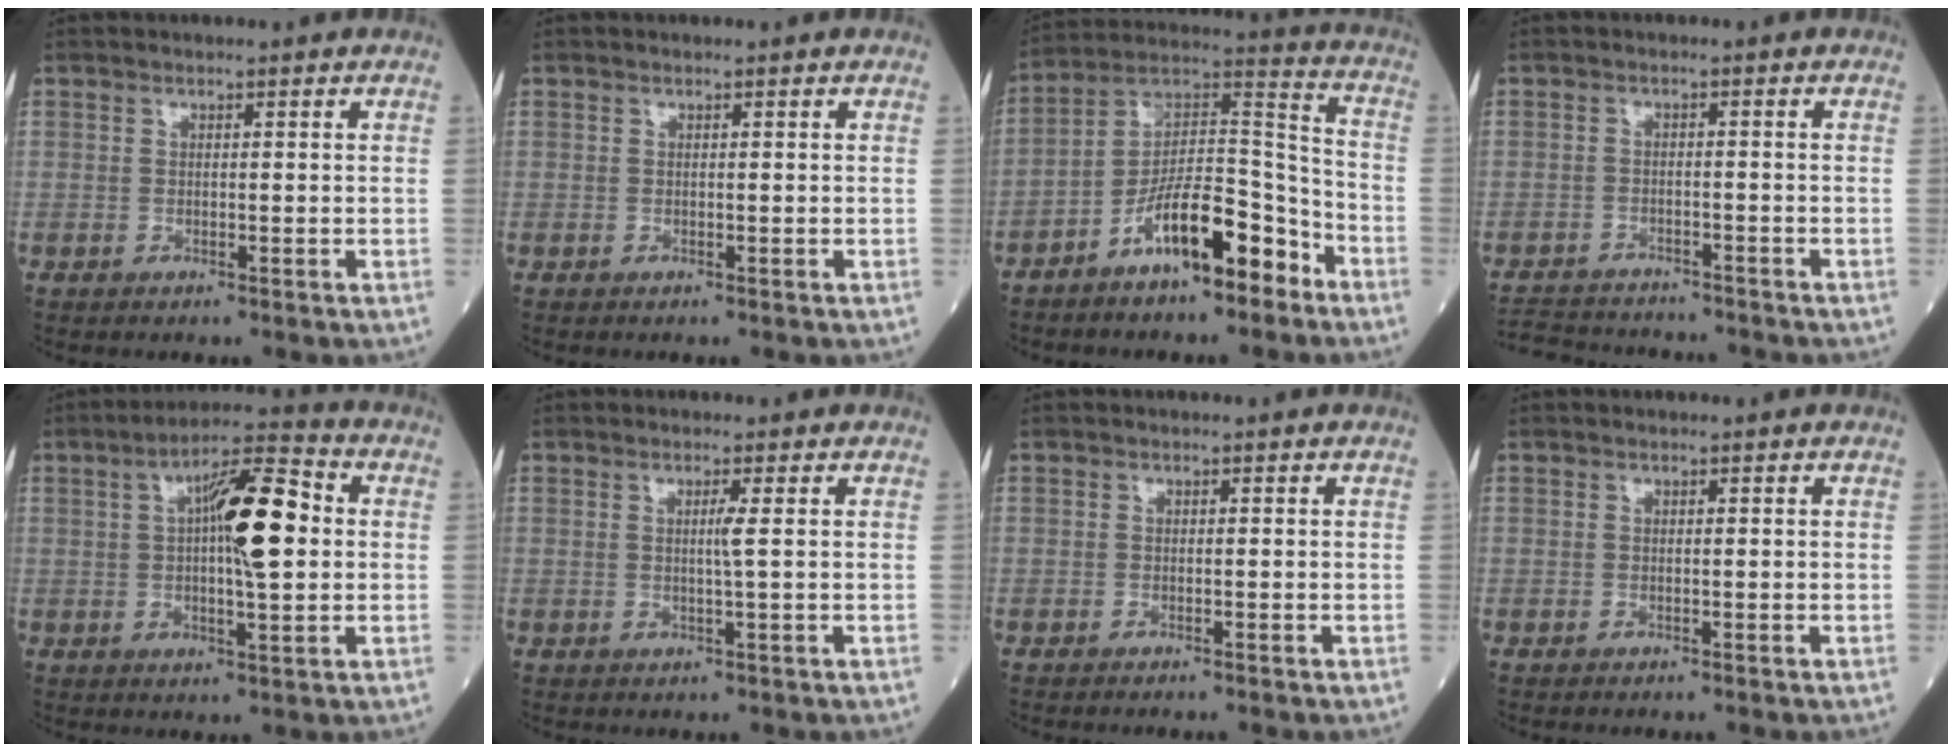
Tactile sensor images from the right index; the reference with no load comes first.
{"total": 0.0}
{"total": 13.5, "force": [-8.0, 3.7, 10.3], "torque": [-0.181, 0.025, -0.137]}
{"total": 9.9, "force": [-9.5, 1.7, 2.5], "torque": [-0.047, 0.001, -0.138]}
{"total": 11.5, "force": [1.5, 2.1, 11.2], "torque": [-0.185, 0.022, 0.018]}
{"total": 1.6, "force": [0.2, -0.6, 1.5], "torque": [-0.029, -0.002, 0.003]}
{"total": 2.2, "force": [-2.0, 0.0, 1.0], "torque": [-0.014, -0.001, -0.023]}
{"total": 1.1, "force": [-0.9, 0.0, 0.5], "torque": [-0.002, 0.001, -0.013]}